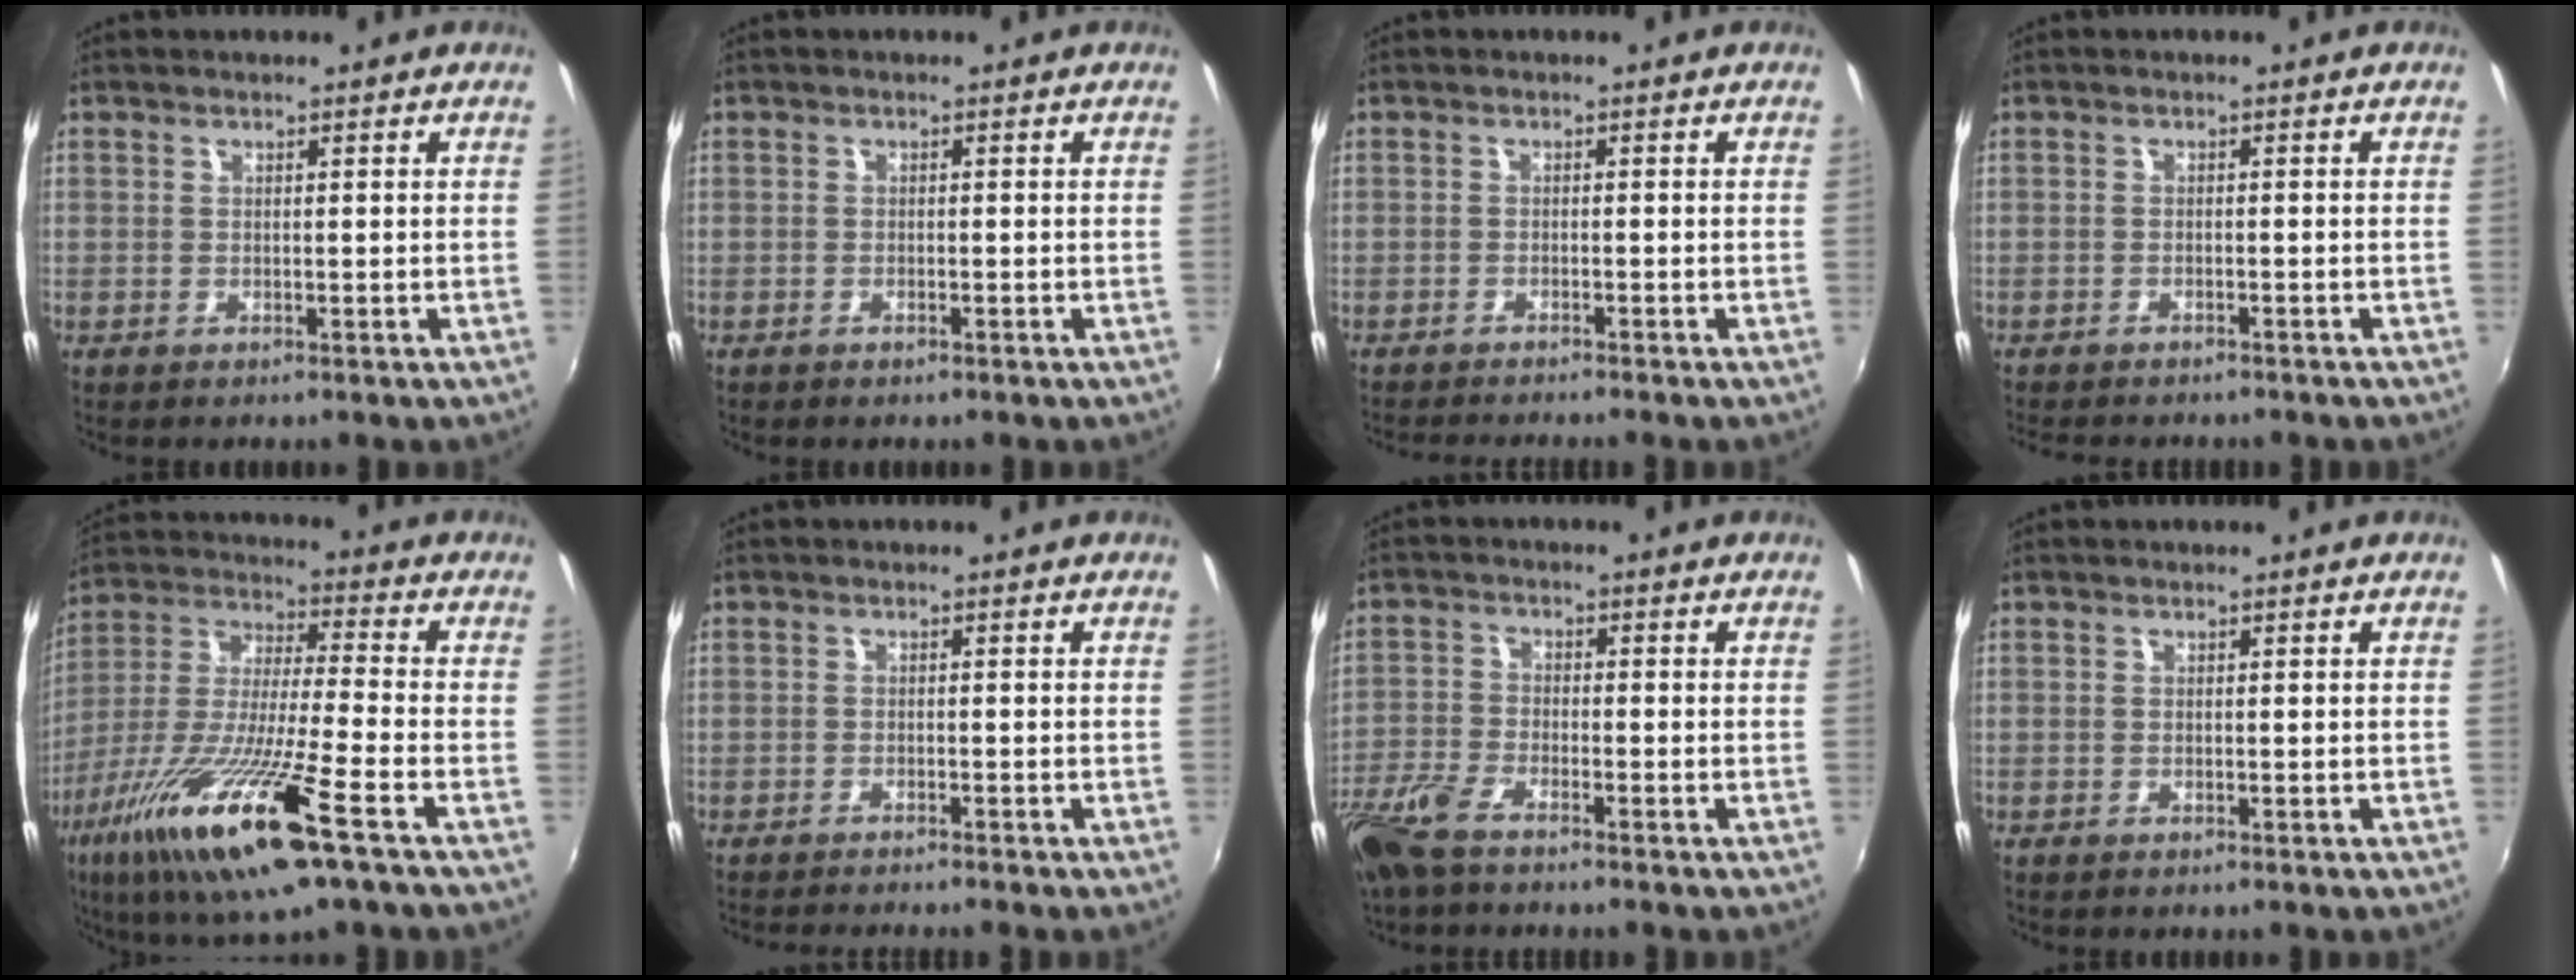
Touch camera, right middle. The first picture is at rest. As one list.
[{"total": 0.9, "force": [-0.7, 0.5, 0.1], "torque": [-0.005, -0.002, -0.013]}, {"total": 4.2, "force": [-3.9, -0.4, 1.5], "torque": [-0.038, -0.014, -0.065]}, {"total": 5.7, "force": [-5.0, 1.5, 2.1], "torque": [-0.052, -0.018, -0.076]}, {"total": 19.8, "force": [-10.0, 1.8, 17.0], "torque": [-0.340, -0.045, -0.191]}, {"total": 4.1, "force": [-3.8, -0.5, 1.4], "torque": [-0.038, -0.013, -0.063]}, {"total": 7.8, "force": [-6.0, 2.1, 4.5], "torque": [-0.113, -0.018, -0.126]}, {"total": 0.0}]